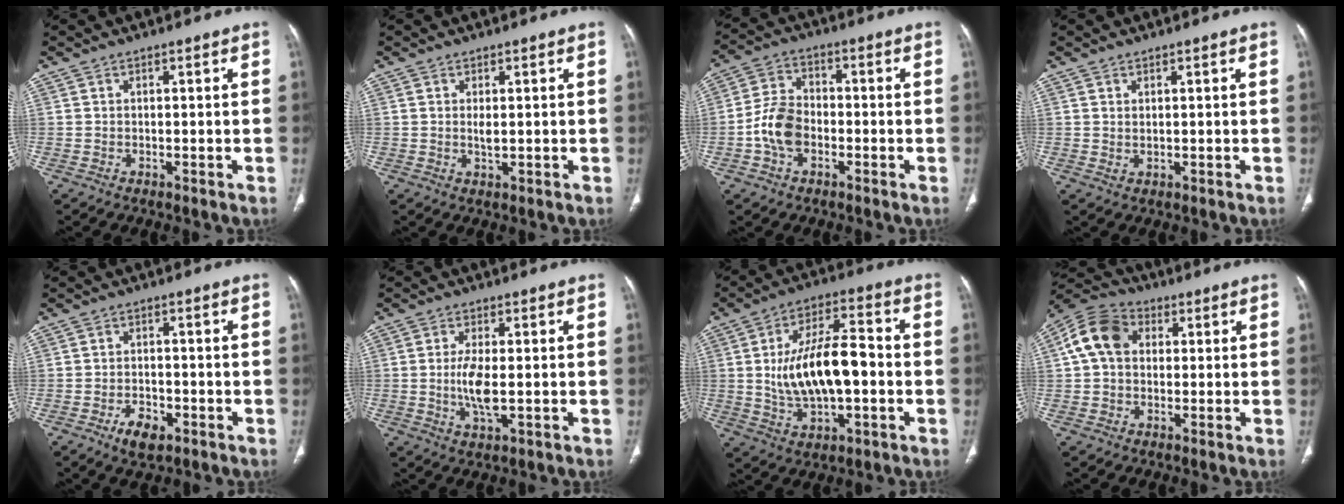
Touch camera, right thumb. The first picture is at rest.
{"total": 1.6, "force": [0.2, 0.6, 1.4], "torque": [-0.030, -0.004, 0.009]}
{"total": 8.0, "force": [-2.3, 5.5, 5.3], "torque": [-0.094, 0.024, -0.051]}
{"total": 1.0, "force": [0.4, 0.5, 0.8], "torque": [-0.019, 0.000, 0.015]}
{"total": 4.5, "force": [-2.4, 2.4, 2.9], "torque": [-0.044, 0.010, -0.037]}
{"total": 5.9, "force": [-0.4, 2.1, 5.5], "torque": [-0.120, -0.010, -0.007]}
{"total": 15.9, "force": [-0.7, 7.4, 14.1], "torque": [-0.239, 0.022, -0.009]}
{"total": 10.0, "force": [2.0, 7.5, 6.3], "torque": [-0.115, 0.024, 0.027]}